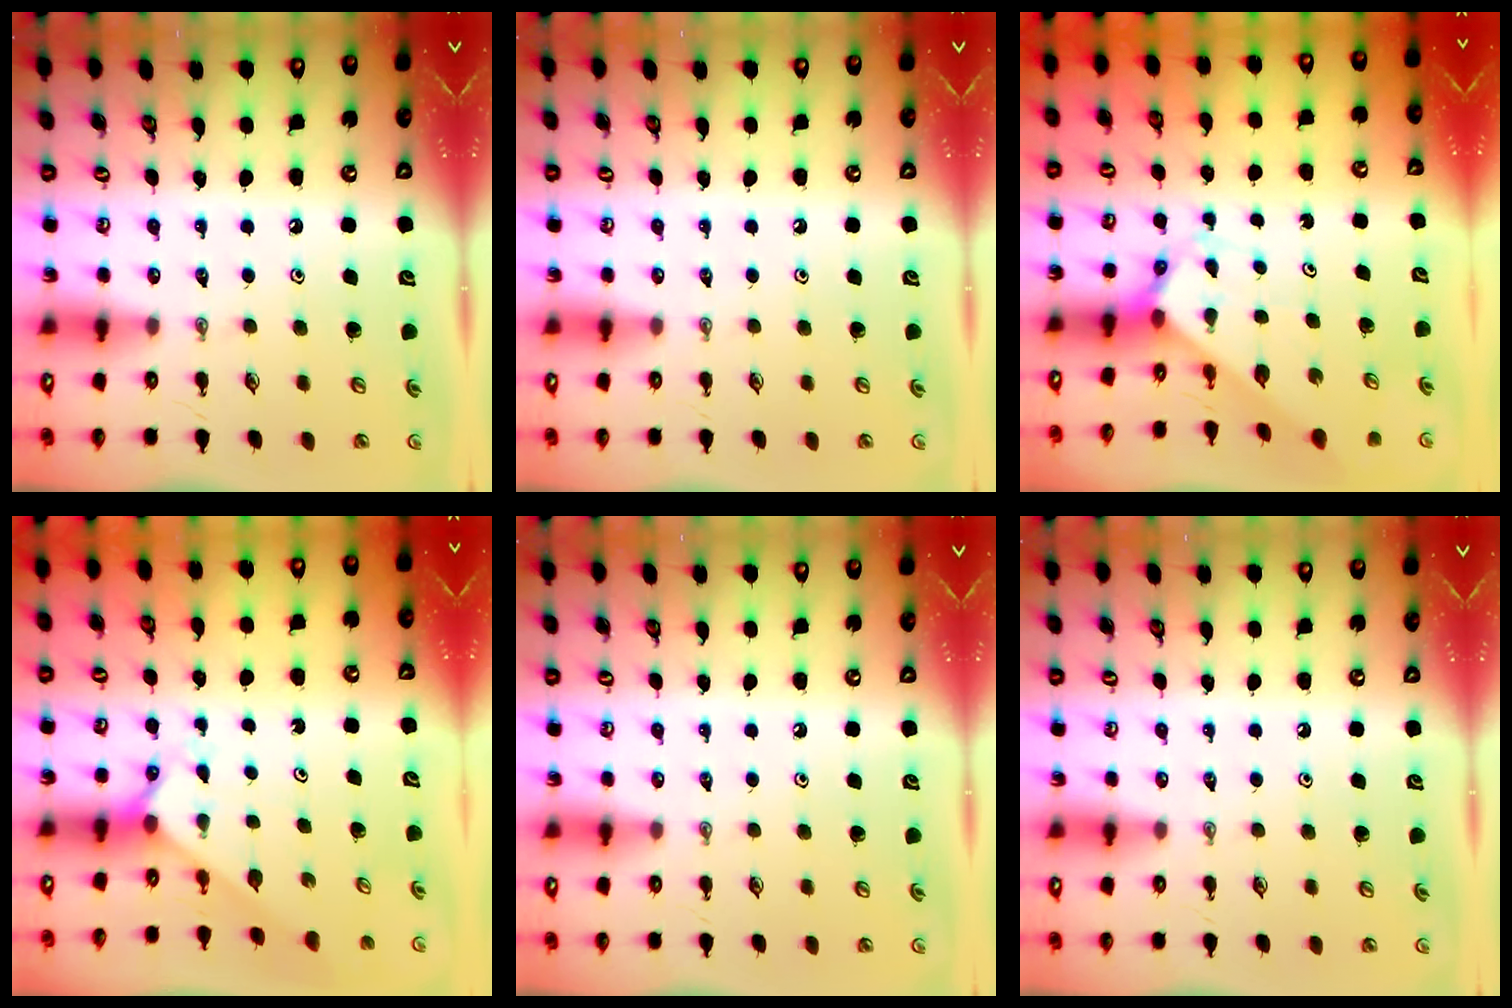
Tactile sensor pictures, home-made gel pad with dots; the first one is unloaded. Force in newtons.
{"total": 0.0}
{"total": 2.6, "press": 2.6, "slide": 0.2}
{"total": 2.1, "press": 2.1, "slide": 0.2}
{"total": 0.0}
{"total": 0.0}